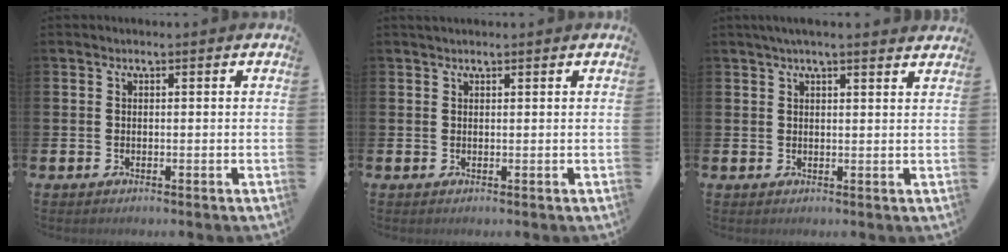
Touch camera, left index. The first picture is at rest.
{"total": 0.8, "force": [0.7, 0.2, 0.2], "torque": [0.006, -0.002, 0.011]}
{"total": 2.9, "force": [2.6, 0.1, 1.2], "torque": [-0.027, -0.005, 0.047]}